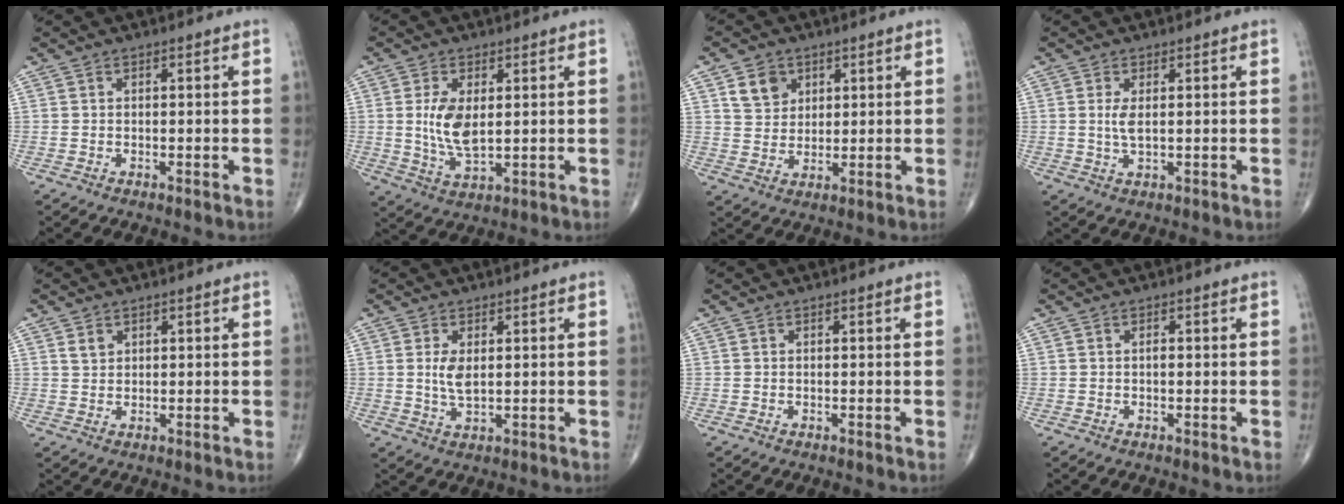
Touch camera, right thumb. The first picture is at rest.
{"total": 7.6, "force": [1.1, 3.6, 6.6], "torque": [-0.128, -0.015, 0.028]}
{"total": 6.1, "force": [2.8, 4.8, 2.3], "torque": [-0.018, -0.016, 0.053]}
{"total": 2.8, "force": [0.4, 1.0, 2.5], "torque": [-0.057, -0.007, 0.013]}
{"total": 1.9, "force": [1.0, 1.4, 0.8], "torque": [-0.008, -0.005, 0.020]}
{"total": 4.0, "force": [0.7, 1.9, 3.5], "torque": [-0.069, -0.012, 0.019]}
{"total": 0.0}
{"total": 0.5, "force": [-0.1, 0.2, 0.5], "torque": [-0.007, -0.001, -0.002]}